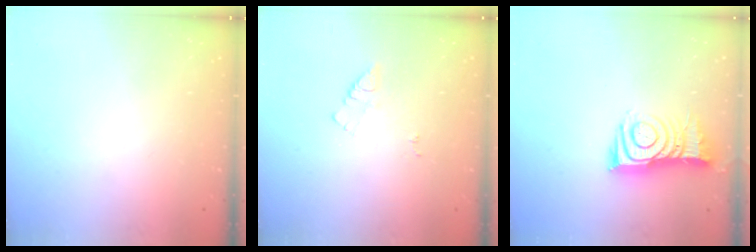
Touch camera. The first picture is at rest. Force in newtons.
{"total": 6.2, "press": 6.2, "slide": 0.8}
{"total": 11.8, "press": 11.8, "slide": 1.1}